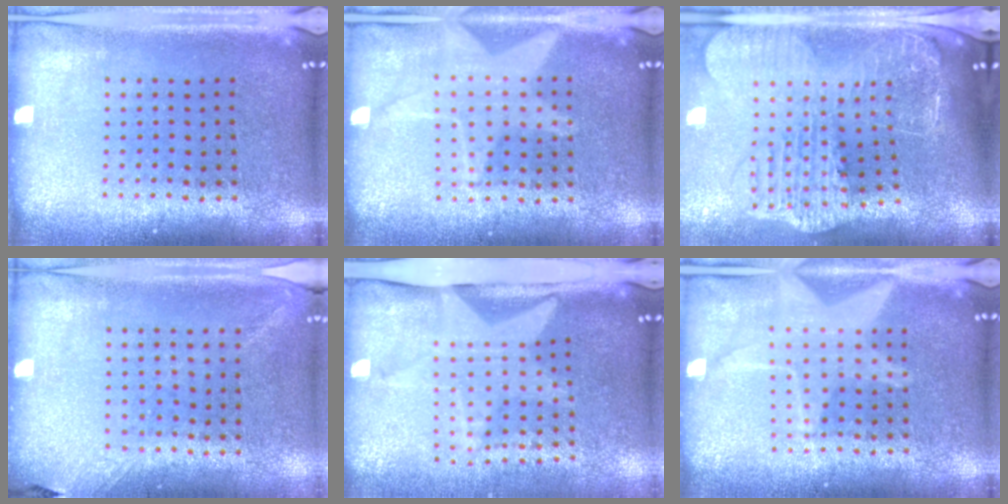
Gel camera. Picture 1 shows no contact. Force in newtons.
{"total": 1.4, "press": 1.3, "slide": 0.3}
{"total": 4.0, "press": 3.1, "slide": 2.6}
{"total": 1.3, "press": 1.0, "slide": 0.8}
{"total": 2.0, "press": 1.5, "slide": 1.3}
{"total": 1.6, "press": 1.6, "slide": 0.2}